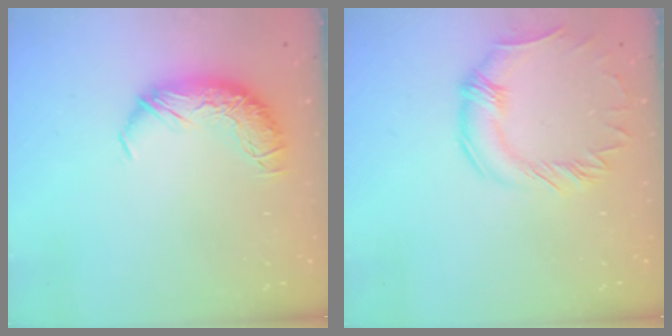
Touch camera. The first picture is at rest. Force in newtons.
{"total": 1.5, "press": 1.3, "slide": 0.6}